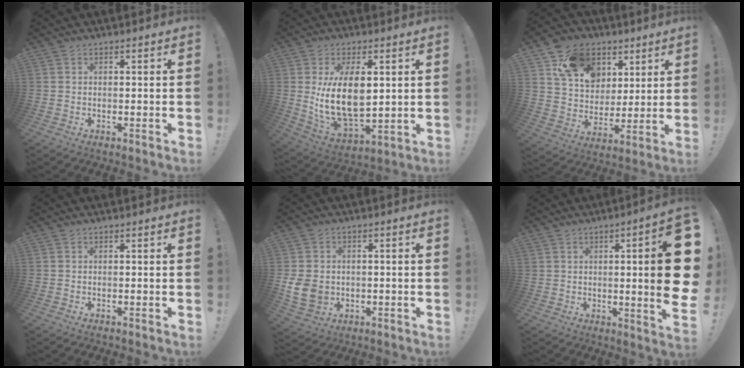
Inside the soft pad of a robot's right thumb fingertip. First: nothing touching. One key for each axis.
{"total": 15.8, "fx": 2.7, "fy": 8.6, "fz": 12.9, "tx": -0.252, "ty": -0.026, "tz": 0.046}
{"total": 15.5, "fx": 8.3, "fy": 11.6, "fz": 6.3, "tx": -0.116, "ty": -0.030, "tz": 0.162}
{"total": 0.0}
{"total": 8.3, "fx": -0.3, "fy": 7.0, "fz": 4.3, "tx": -0.082, "ty": -0.001, "tz": -0.003}
{"total": 15.6, "fx": 1.2, "fy": 2.1, "fz": 15.4, "tx": -0.209, "ty": -0.015, "tz": 0.014}